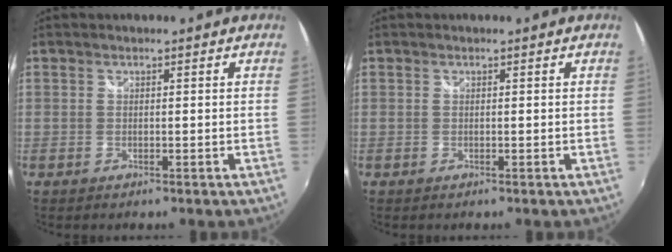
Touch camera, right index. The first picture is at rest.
{"total": 0.0}